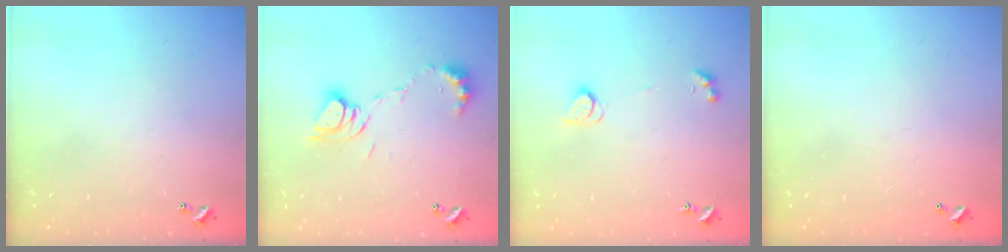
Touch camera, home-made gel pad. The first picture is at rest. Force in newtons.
{"total": 8.2, "press": 8.1, "slide": 0.8}
{"total": 2.1, "press": 2.1, "slide": 0.4}
{"total": 2.9, "press": 2.9, "slide": 0.1}